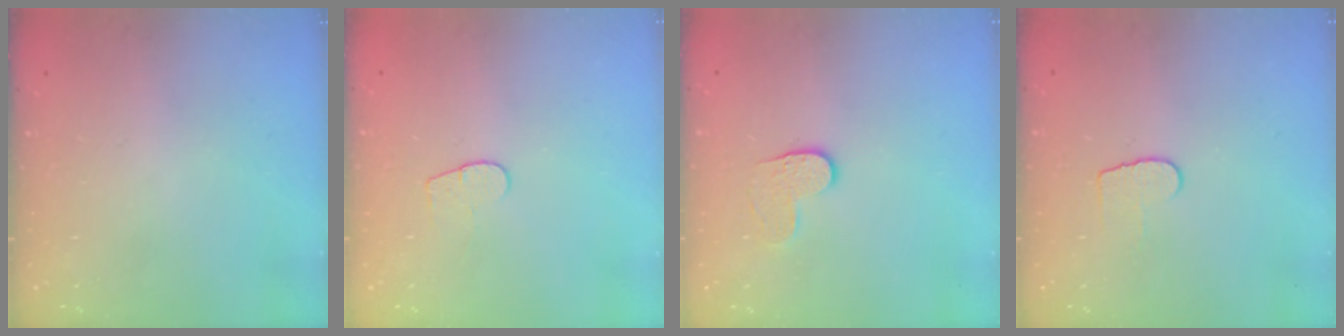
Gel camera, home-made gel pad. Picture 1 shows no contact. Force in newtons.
{"total": 4.4, "press": 4.4, "slide": 0.3}
{"total": 4.0, "press": 3.9, "slide": 0.4}
{"total": 5.7, "press": 5.6, "slide": 0.5}